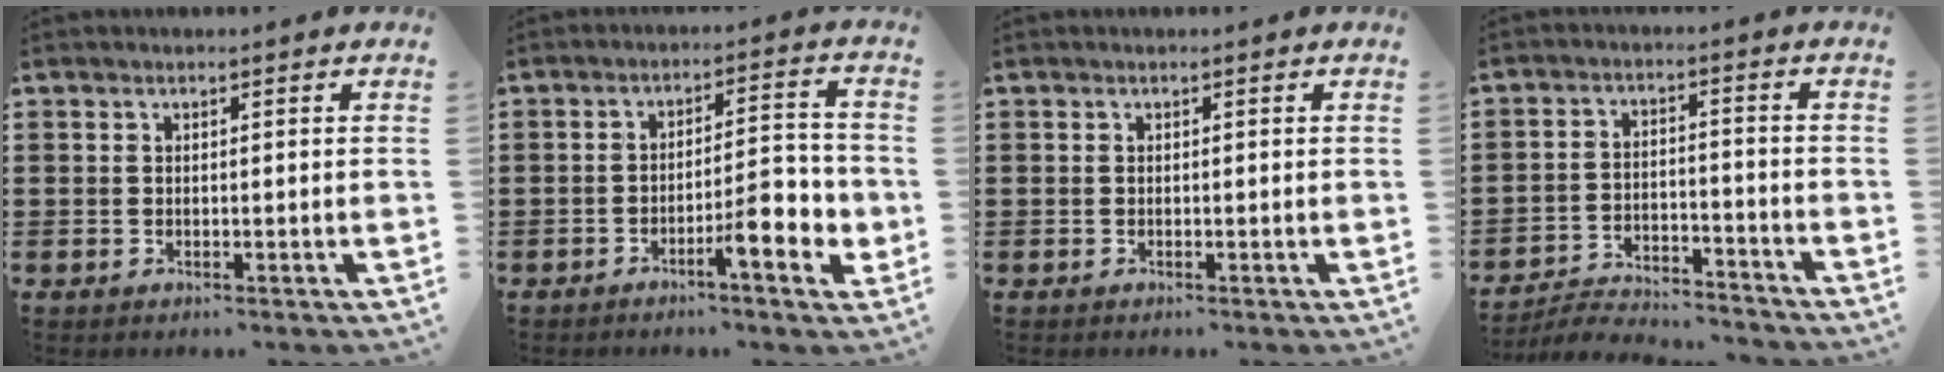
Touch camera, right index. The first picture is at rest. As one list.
[{"total": 7.5, "force": [-3.4, 1.9, 6.4], "torque": [-0.086, -0.005, -0.060]}, {"total": 0.0}, {"total": 4.9, "force": [-4.9, 0.5, 0.6], "torque": [-0.021, 0.004, -0.102]}]